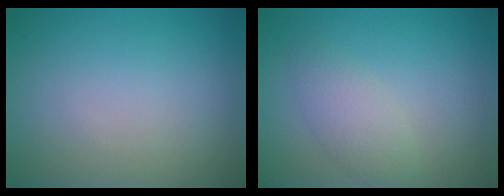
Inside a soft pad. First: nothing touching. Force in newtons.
{"total": 2.4, "press": 2.4, "slide": 0.1}